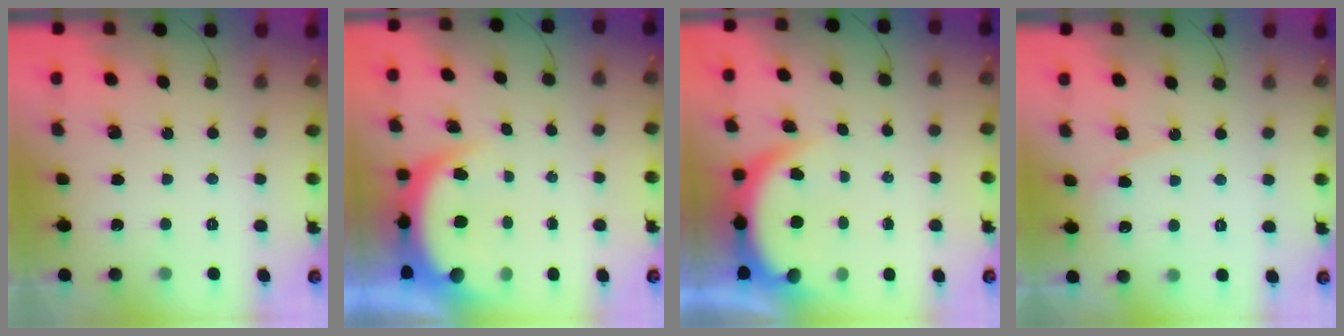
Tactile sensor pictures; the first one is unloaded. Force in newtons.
{"total": 5.3, "press": 5.2, "slide": 0.9}
{"total": 5.1, "press": 5.1, "slide": 0.2}
{"total": 3.4, "press": 3.4, "slide": 0.2}